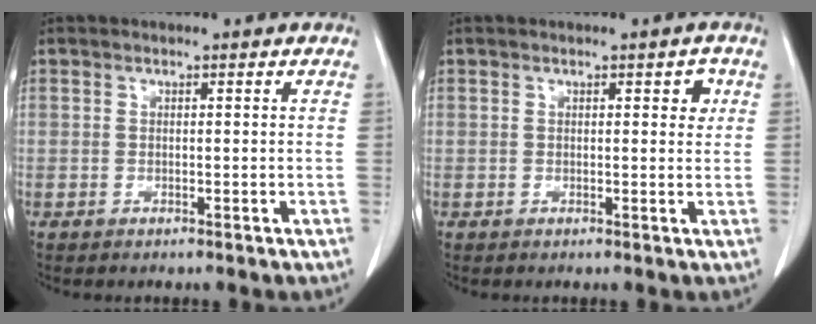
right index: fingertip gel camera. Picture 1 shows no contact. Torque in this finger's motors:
{"motor_torque": [0.19, -0.06, 0.02, 0.00]}